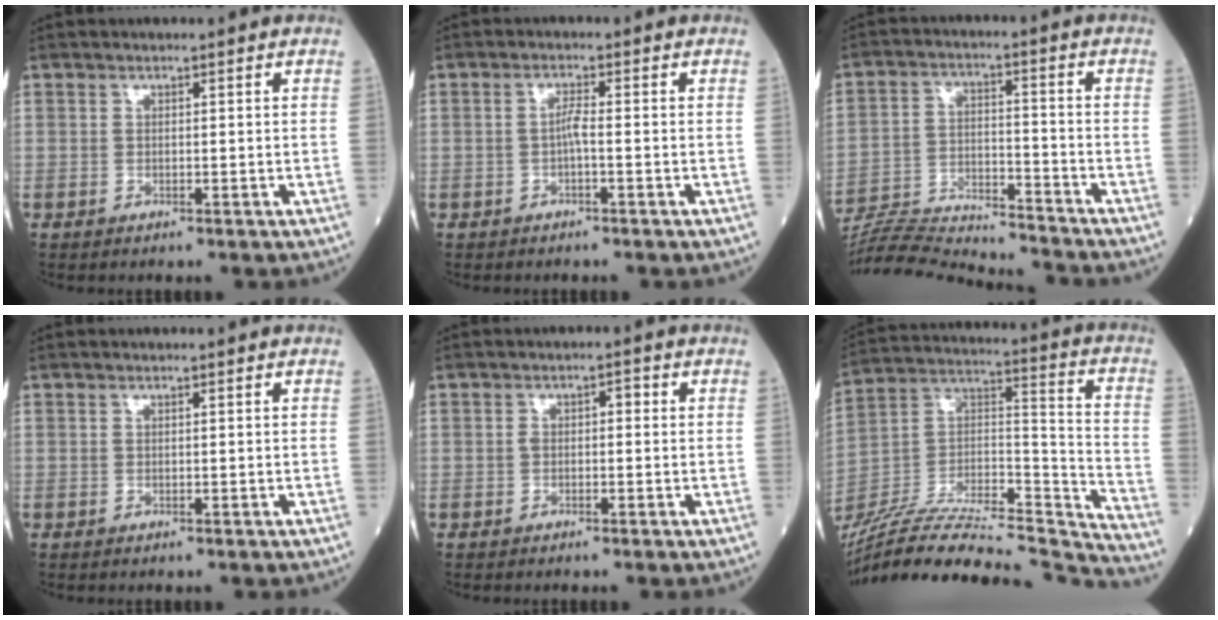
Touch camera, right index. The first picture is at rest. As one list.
[{"total": 1.8, "force": [-0.5, 0.1, 1.7], "torque": [-0.031, 0.002, -0.011]}, {"total": 17.1, "force": [-16.6, 0.1, 4.0], "torque": [-0.082, 0.002, -0.267]}, {"total": 0.0}, {"total": 2.0, "force": [0.0, 1.1, 1.6], "torque": [-0.023, 0.016, -0.002]}, {"total": 31.7, "force": [-29.4, 3.1, 11.3], "torque": [-0.193, -0.008, -0.463]}]